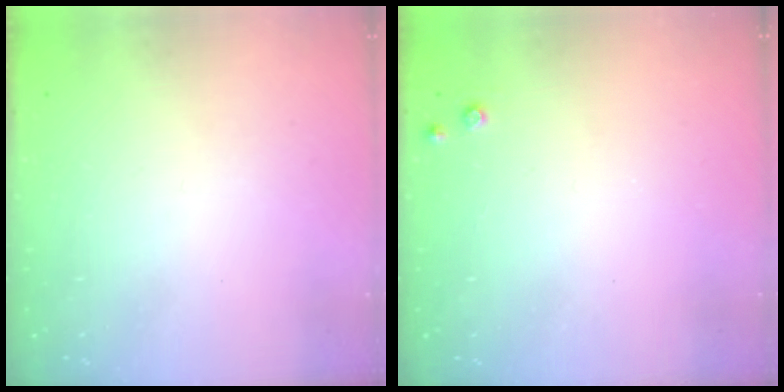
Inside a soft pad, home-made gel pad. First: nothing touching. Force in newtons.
{"total": 3.5, "press": 3.5, "slide": 0.5}